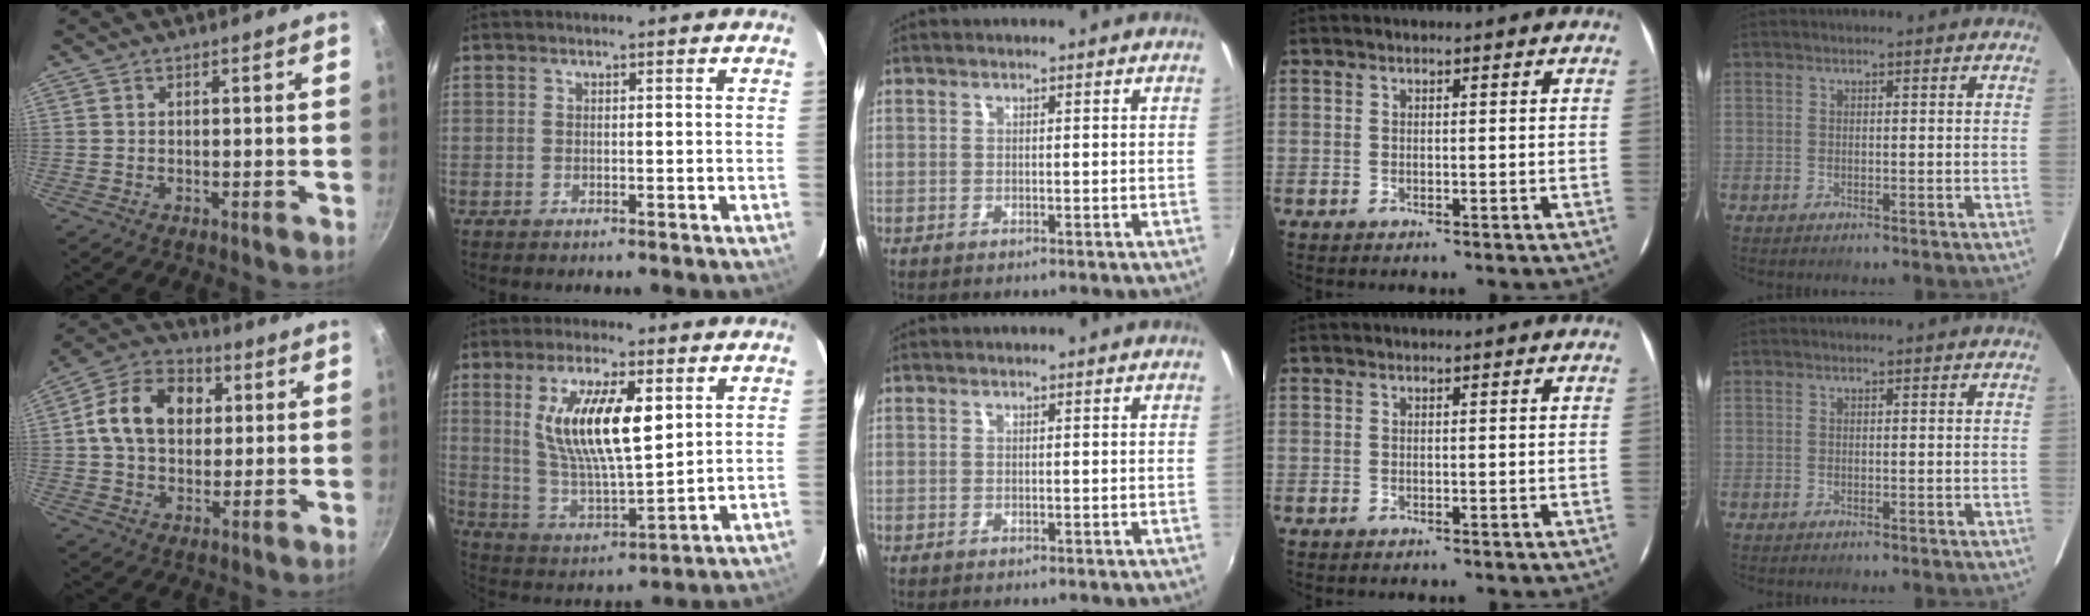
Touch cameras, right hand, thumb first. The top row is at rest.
{"thumb": {"total": 14.0, "force": [2.6, 10.4, 9.0], "torque": [-0.132, 0.018, 0.028]}, "index": {"total": 15.3, "force": [4.8, 4.8, 13.7], "torque": [-0.256, -0.001, 0.097]}}